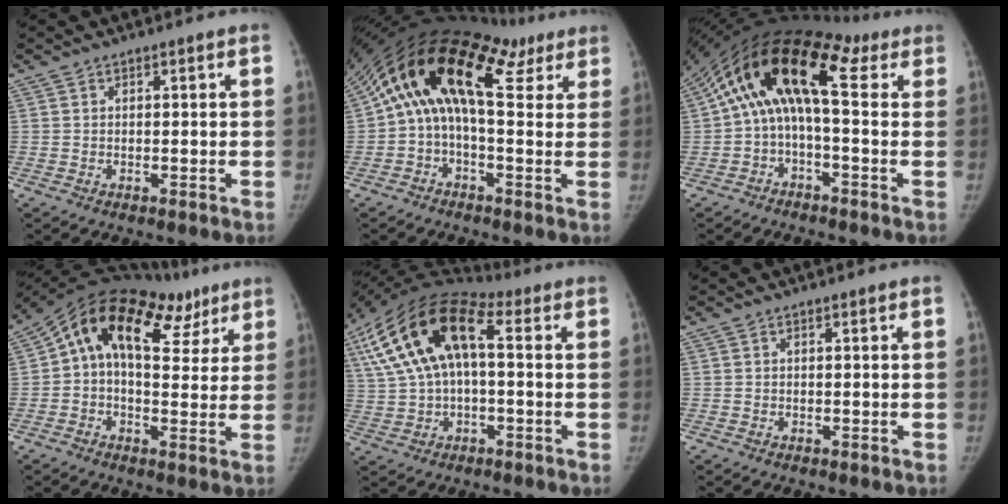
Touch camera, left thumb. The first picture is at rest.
{"total": 20.1, "force": [7.6, 10.2, 15.6], "torque": [-0.236, 0.060, 0.111]}
{"total": 16.7, "force": [4.0, 7.1, 14.6], "torque": [-0.226, 0.065, 0.050]}
{"total": 20.1, "force": [9.1, 11.5, 13.8], "torque": [-0.193, 0.048, 0.140]}
{"total": 19.2, "force": [3.7, 9.8, 16.1], "torque": [-0.321, 0.040, 0.053]}
{"total": 0.0}